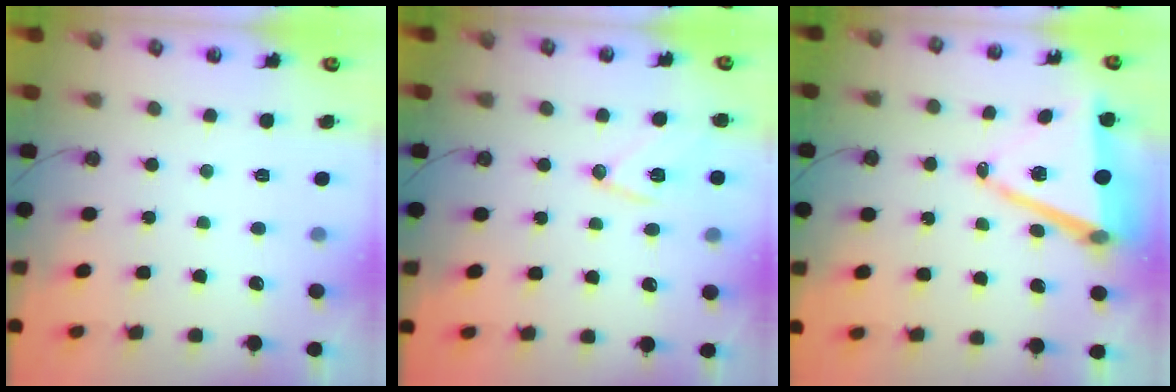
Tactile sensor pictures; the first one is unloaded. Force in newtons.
{"total": 10.5, "press": 10.5, "slide": 0.8}
{"total": 12.1, "press": 11.4, "slide": 4.1}